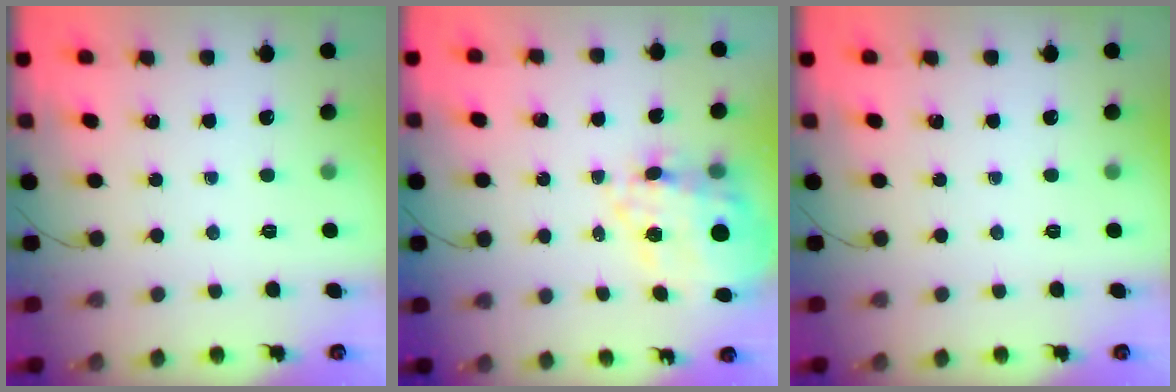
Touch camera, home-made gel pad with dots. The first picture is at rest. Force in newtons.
{"total": 17.2, "press": 16.8, "slide": 3.7}
{"total": 0.0}